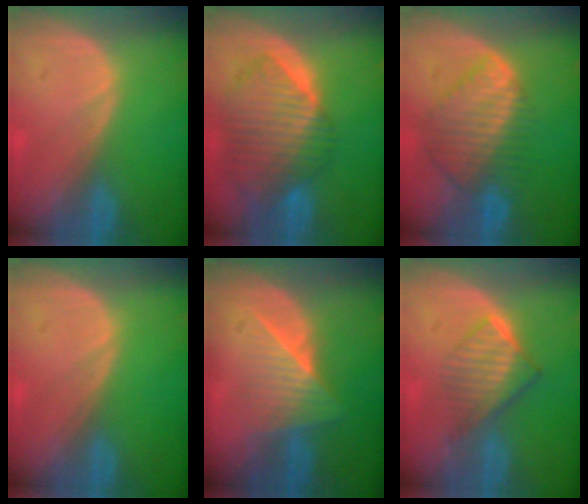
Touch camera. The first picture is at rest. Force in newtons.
{"total": 10.4, "press": 9.0, "slide": 5.1}
{"total": 8.8, "press": 7.6, "slide": 4.4}
{"total": 0.0}
{"total": 6.5, "press": 6.0, "slide": 2.3}
{"total": 6.5, "press": 5.5, "slide": 3.4}